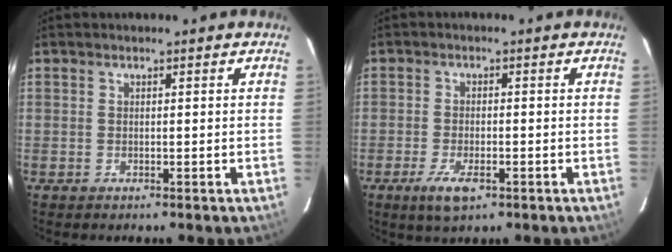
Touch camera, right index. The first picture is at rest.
{"total": 5.5, "force": [-2.9, 2.1, 4.1], "torque": [-0.095, -0.011, -0.050]}